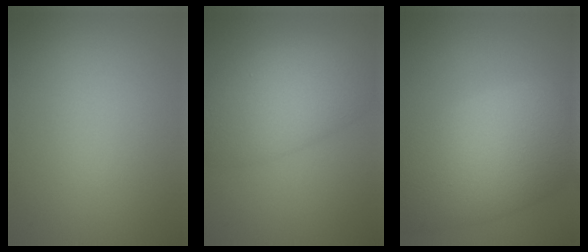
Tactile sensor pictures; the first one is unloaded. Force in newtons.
{"total": 7.4, "press": 7.4, "slide": 0.3}
{"total": 10.4, "press": 10.4, "slide": 0.6}